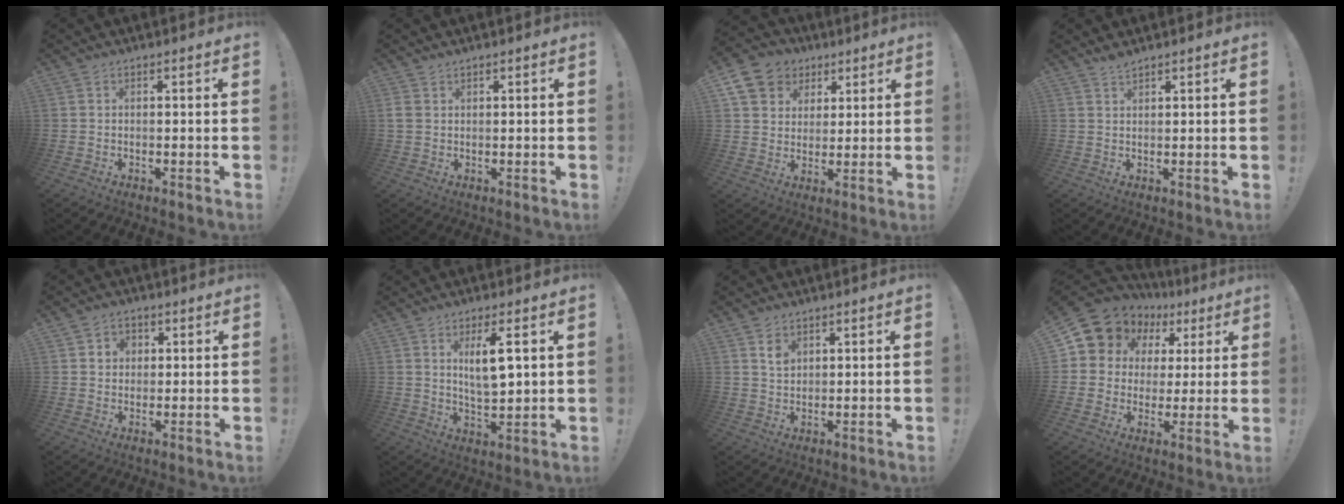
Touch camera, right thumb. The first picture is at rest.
{"total": 2.0, "force": [1.2, 1.4, 0.9], "torque": [-0.023, 0.001, 0.026]}
{"total": 12.1, "force": [5.4, 9.8, 4.4], "torque": [-0.064, -0.028, 0.110]}
{"total": 1.9, "force": [1.7, 0.4, 0.7], "torque": [-0.012, -0.007, 0.031]}
{"total": 4.0, "force": [1.1, 3.7, 1.1], "torque": [-0.007, -0.002, 0.019]}
{"total": 8.7, "force": [3.1, 2.4, 7.8], "torque": [-0.126, -0.010, 0.049]}
{"total": 3.7, "force": [2.1, 2.5, 1.7], "torque": [-0.009, -0.017, 0.034]}
{"total": 10.8, "force": [5.9, 8.5, 3.3], "torque": [-0.056, -0.044, 0.115]}